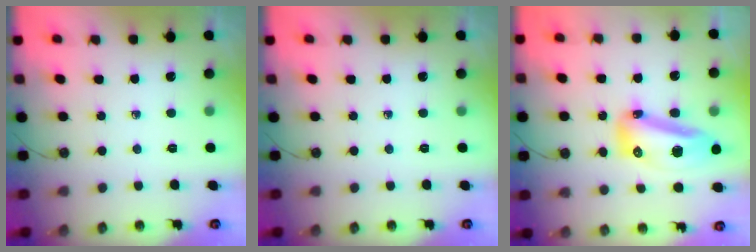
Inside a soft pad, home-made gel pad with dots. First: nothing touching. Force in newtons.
{"total": 0.0}
{"total": 17.6, "press": 16.0, "slide": 7.2}